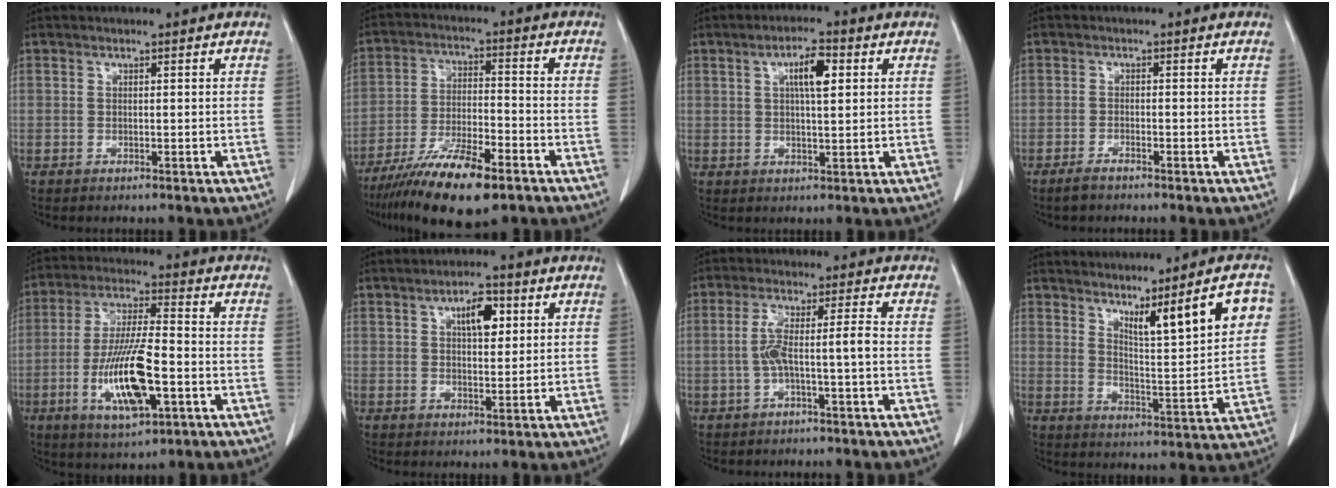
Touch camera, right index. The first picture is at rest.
{"total": 14.0, "force": [-9.5, 2.9, 9.9], "torque": [-0.182, -0.027, -0.166]}
{"total": 5.6, "force": [1.8, 1.3, 5.1], "torque": [-0.089, 0.007, 0.030]}
{"total": 2.1, "force": [-1.7, 0.3, 1.1], "torque": [-0.026, -0.003, -0.032]}
{"total": 13.4, "force": [-3.9, 3.1, 12.4], "torque": [-0.246, -0.008, -0.065]}
{"total": 5.5, "force": [2.1, 2.2, 4.5], "torque": [-0.074, 0.006, 0.035]}
{"total": 5.2, "force": [-1.1, 0.0, 5.1], "torque": [-0.104, 0.020, -0.017]}
{"total": 11.8, "force": [5.9, 1.0, 10.1], "torque": [-0.146, -0.006, 0.093]}